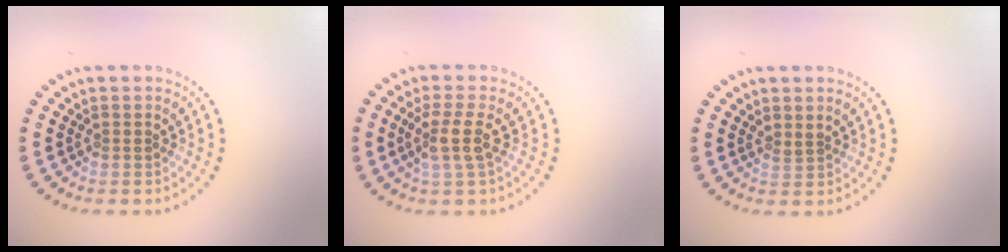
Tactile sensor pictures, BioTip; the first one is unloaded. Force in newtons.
{"total": 2.6, "press": 2.1, "slide": 1.6}
{"total": 0.5, "press": 0.3, "slide": 0.4}